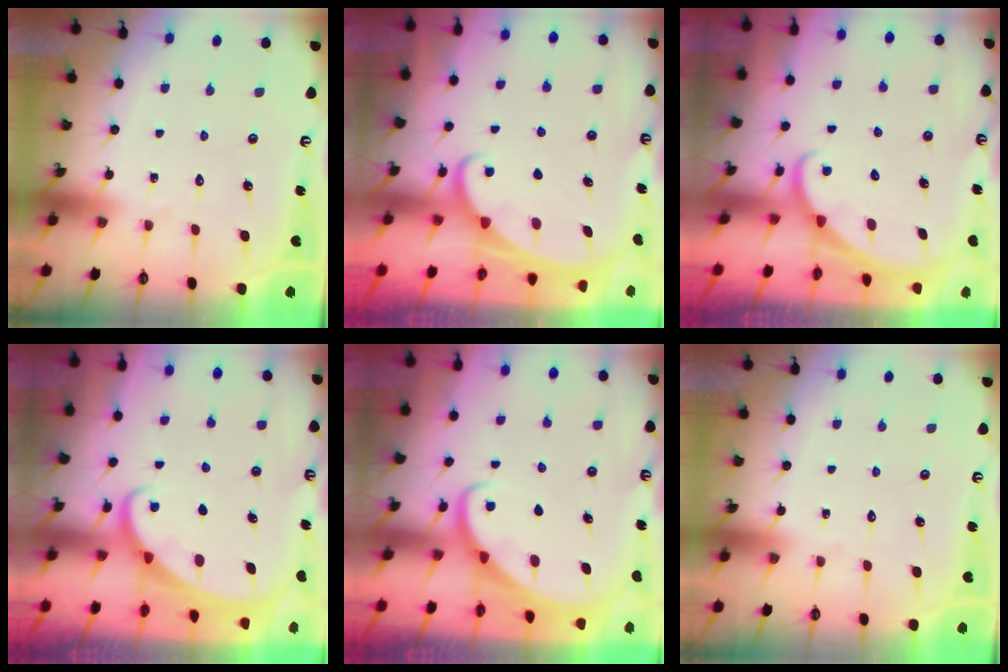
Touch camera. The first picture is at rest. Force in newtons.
{"total": 2.4, "press": 2.4, "slide": 0.3}
{"total": 1.7, "press": 1.6, "slide": 0.1}
{"total": 1.8, "press": 1.8, "slide": 0.1}
{"total": 2.4, "press": 2.4, "slide": 0.2}
{"total": 0.0}